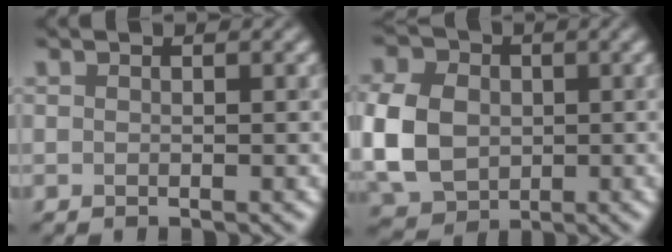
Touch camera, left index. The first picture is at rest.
{"total": 8.6, "force": [-0.2, 6.8, 5.2], "torque": [-0.131, 0.002, -0.009]}